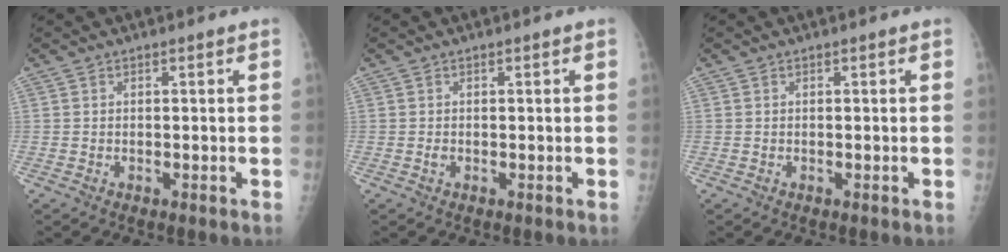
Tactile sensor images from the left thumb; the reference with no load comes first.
{"total": 0.6, "force": [-0.1, 0.3, 0.5], "torque": [-0.008, 0.003, 0.001]}
{"total": 0.0}